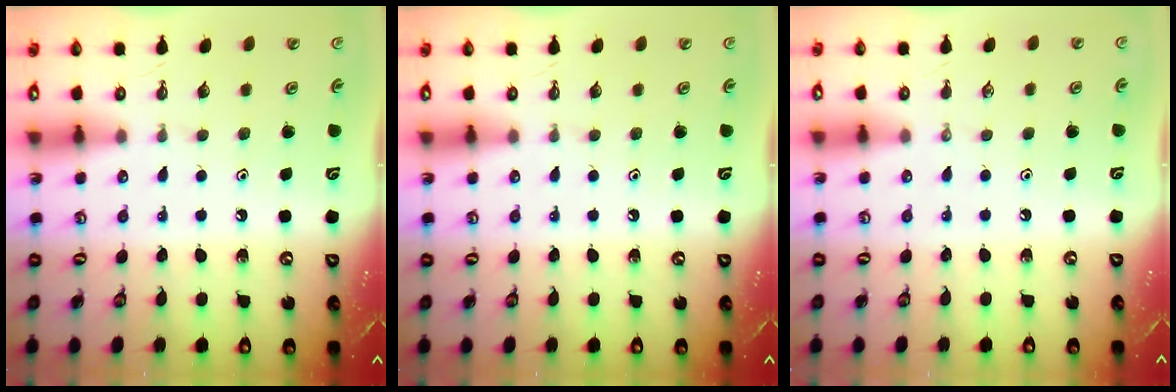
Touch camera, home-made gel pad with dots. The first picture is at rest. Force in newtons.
{"total": 0.0}
{"total": 0.0}